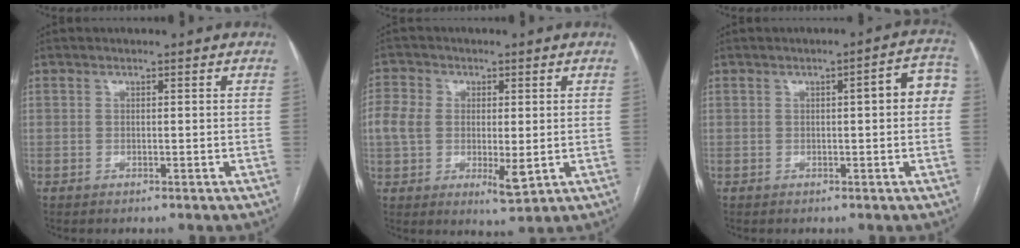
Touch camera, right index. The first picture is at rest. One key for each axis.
{"total": 8.4, "fx": -0.4, "fy": 4.8, "fz": 6.9, "tx": -0.128, "ty": -0.001, "tz": -0.003}
{"total": 5.5, "fx": 0.6, "fy": 1.1, "fz": 5.3, "tx": -0.058, "ty": 0.021, "tz": 0.001}